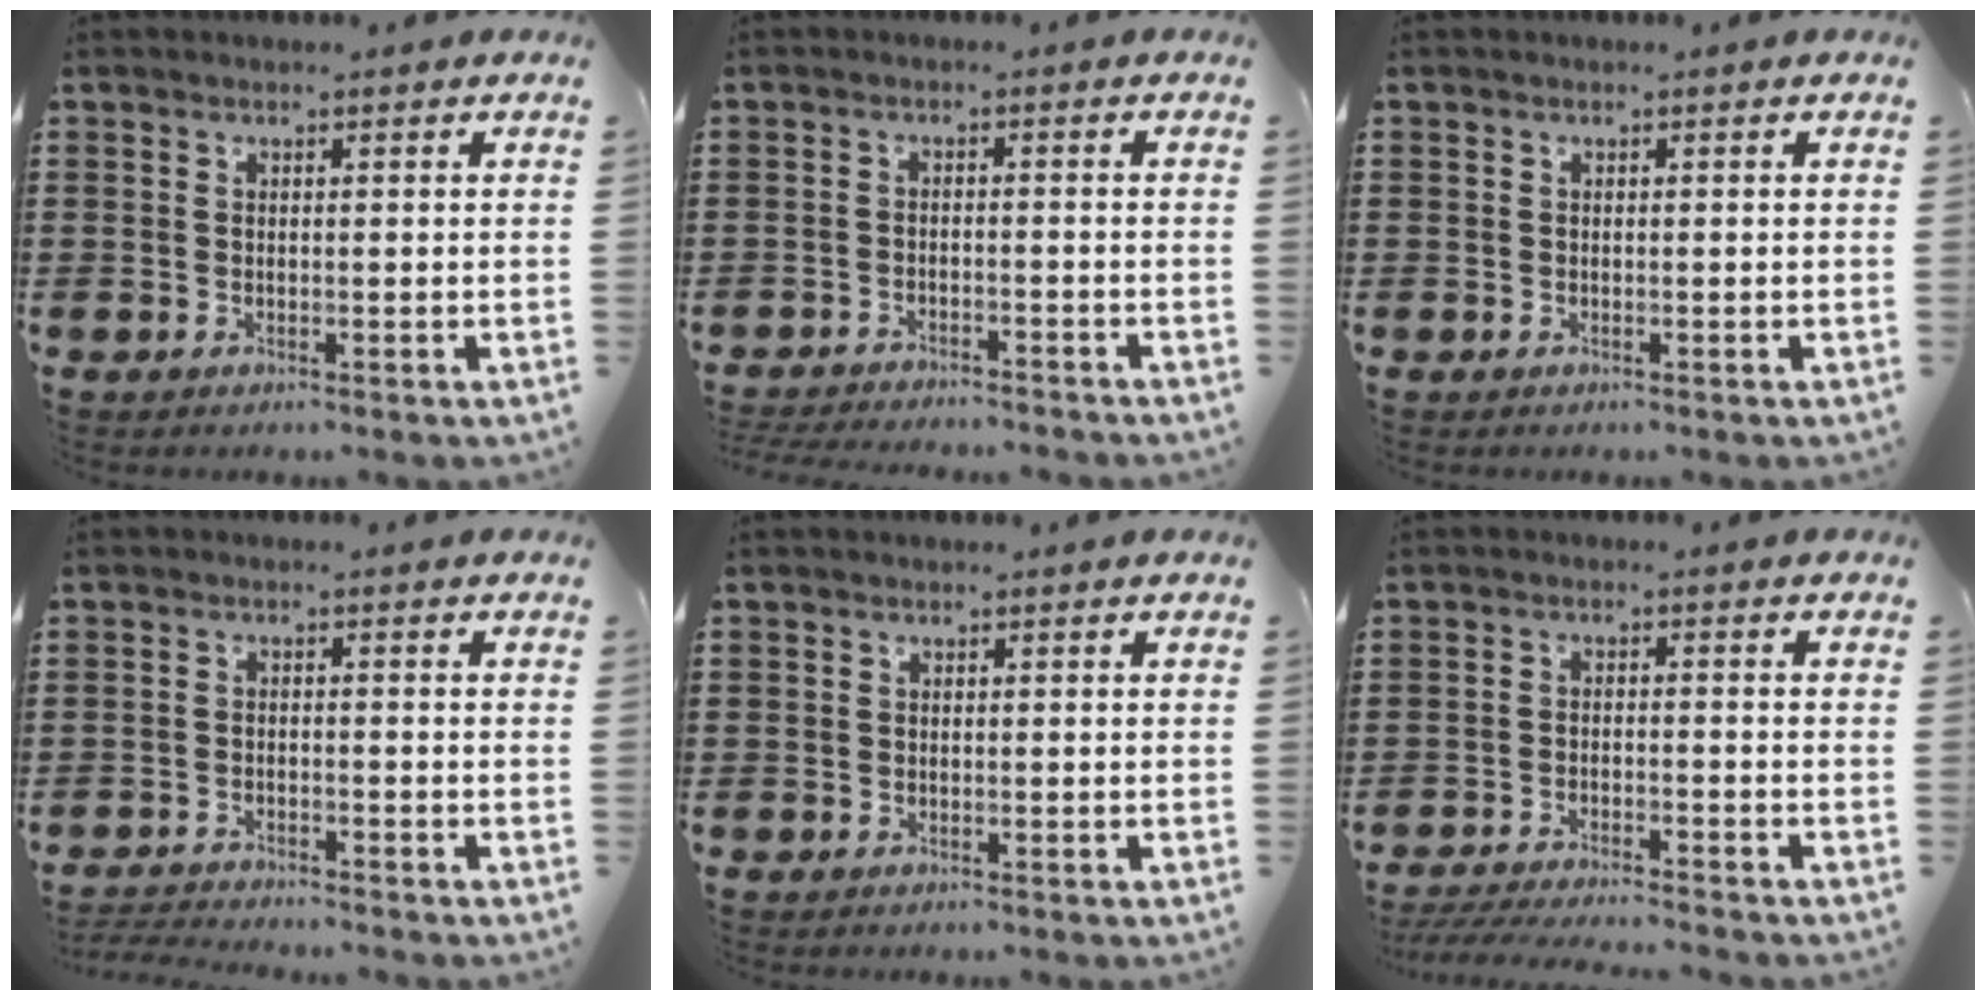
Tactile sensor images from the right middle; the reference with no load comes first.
{"total": 2.7, "force": [-2.7, 0.0, 0.2], "torque": [-0.006, -0.002, -0.057]}
{"total": 0.0}
{"total": 2.6, "force": [-2.6, 0.1, 0.1], "torque": [-0.013, -0.005, -0.058]}
{"total": 0.9, "force": [-0.4, 0.8, 0.1], "torque": [-0.003, 0.003, -0.008]}
{"total": 4.1, "force": [-4.0, -0.1, 1.0], "torque": [-0.023, -0.007, -0.083]}